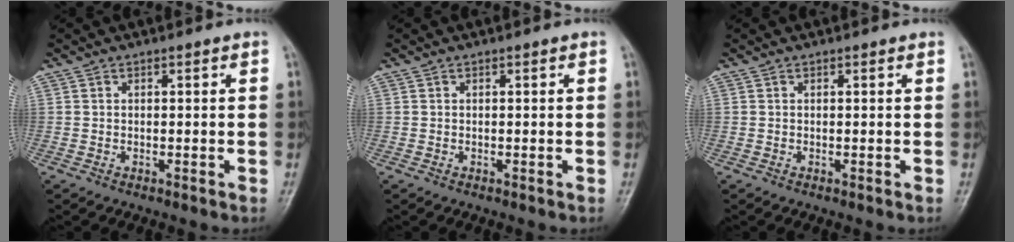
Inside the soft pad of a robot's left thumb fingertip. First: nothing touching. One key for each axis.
{"total": 0.0}
{"total": 0.7, "fx": 0.6, "fy": 0.1, "fz": 0.1, "tx": -0.006, "ty": 0.000, "tz": 0.006}